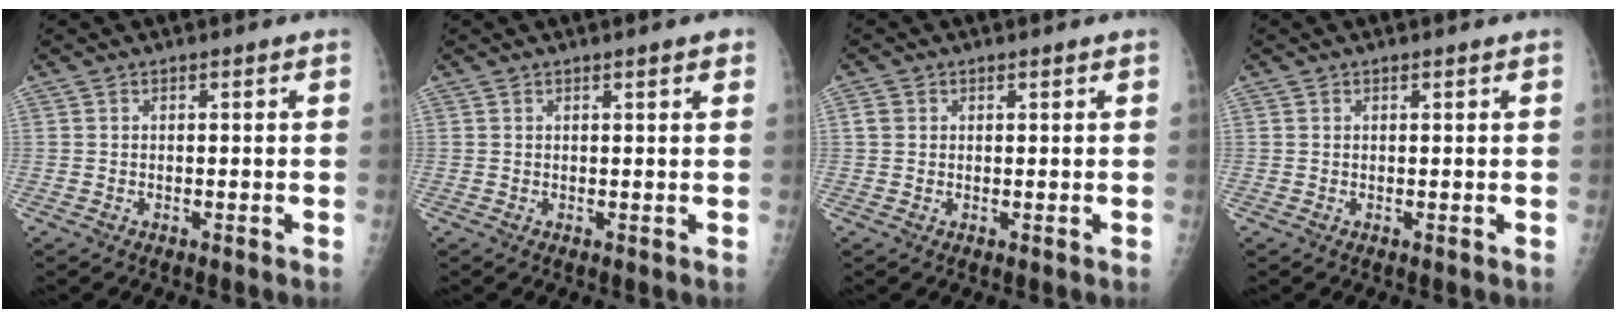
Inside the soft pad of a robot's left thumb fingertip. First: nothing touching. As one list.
[{"total": 1.6, "force": [1.0, 0.2, 1.3], "torque": [-0.017, -0.003, 0.011]}, {"total": 1.6, "force": [0.4, 1.4, 0.7], "torque": [-0.006, 0.000, 0.006]}, {"total": 0.0}]